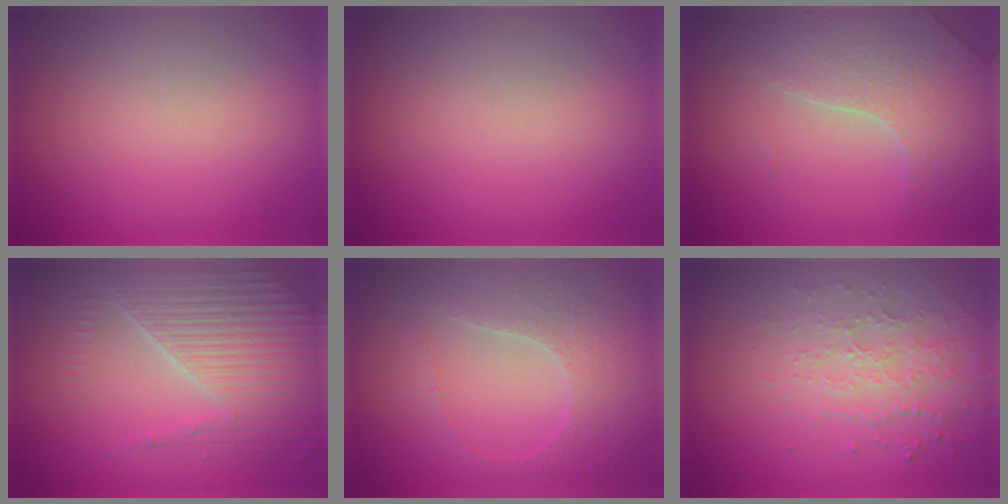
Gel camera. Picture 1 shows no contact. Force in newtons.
{"total": 0.0}
{"total": 3.6, "press": 3.5, "slide": 0.9}
{"total": 6.3, "press": 4.8, "slide": 4.1}
{"total": 3.4, "press": 3.2, "slide": 1.4}
{"total": 2.1, "press": 1.9, "slide": 0.9}